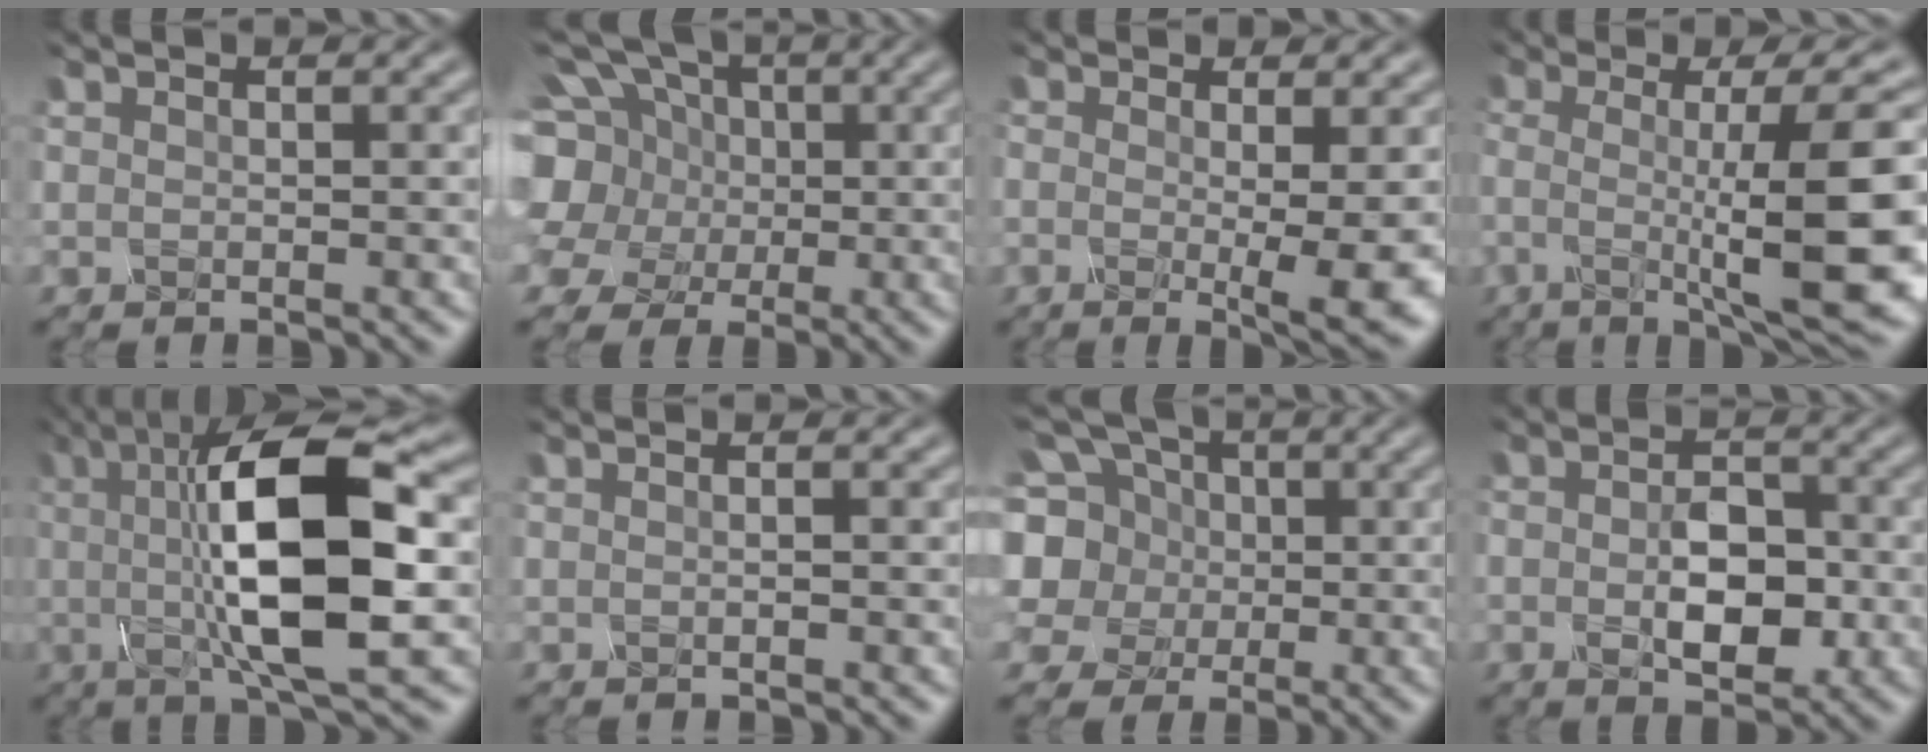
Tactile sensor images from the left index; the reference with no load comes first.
{"total": 11.0, "force": [1.0, 9.6, 5.3], "torque": [-0.139, 0.028, -0.011]}
{"total": 5.3, "force": [-0.8, 0.7, 5.2], "torque": [-0.067, -0.015, -0.015]}
{"total": 11.8, "force": [-2.0, 1.9, 11.5], "torque": [-0.139, -0.005, -0.033]}
{"total": 12.6, "force": [0.1, 3.5, 12.1], "torque": [-0.188, 0.005, -0.005]}
{"total": 1.2, "force": [0.3, 0.5, 1.1], "torque": [-0.004, 0.002, -0.017]}
{"total": 8.8, "force": [0.3, 7.7, 4.1], "torque": [-0.111, 0.026, -0.029]}
{"total": 4.9, "force": [-1.2, 2.8, 3.8], "torque": [-0.064, -0.006, -0.020]}